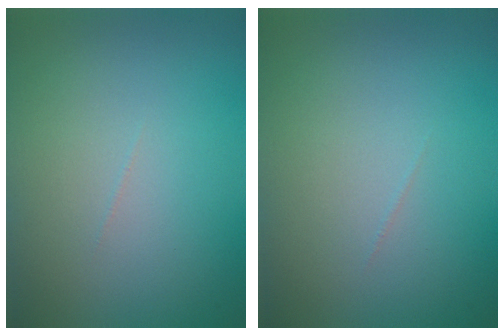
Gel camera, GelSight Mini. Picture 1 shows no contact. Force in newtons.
{"total": 0.0}